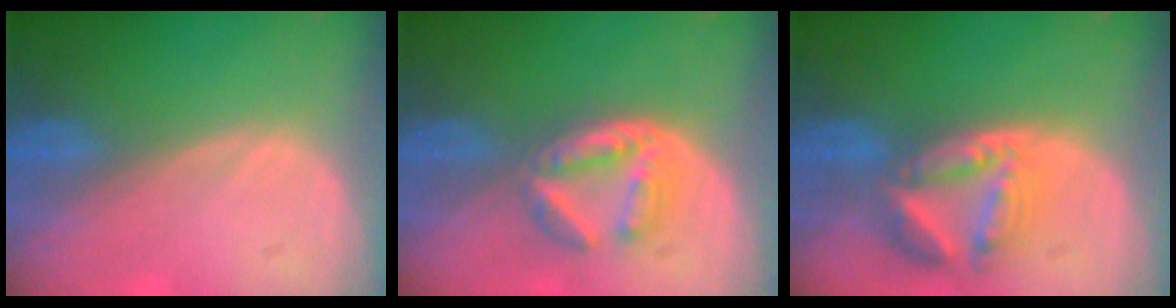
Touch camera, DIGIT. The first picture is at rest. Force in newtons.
{"total": 6.2, "press": 5.4, "slide": 3.0}
{"total": 7.9, "press": 6.9, "slide": 3.9}